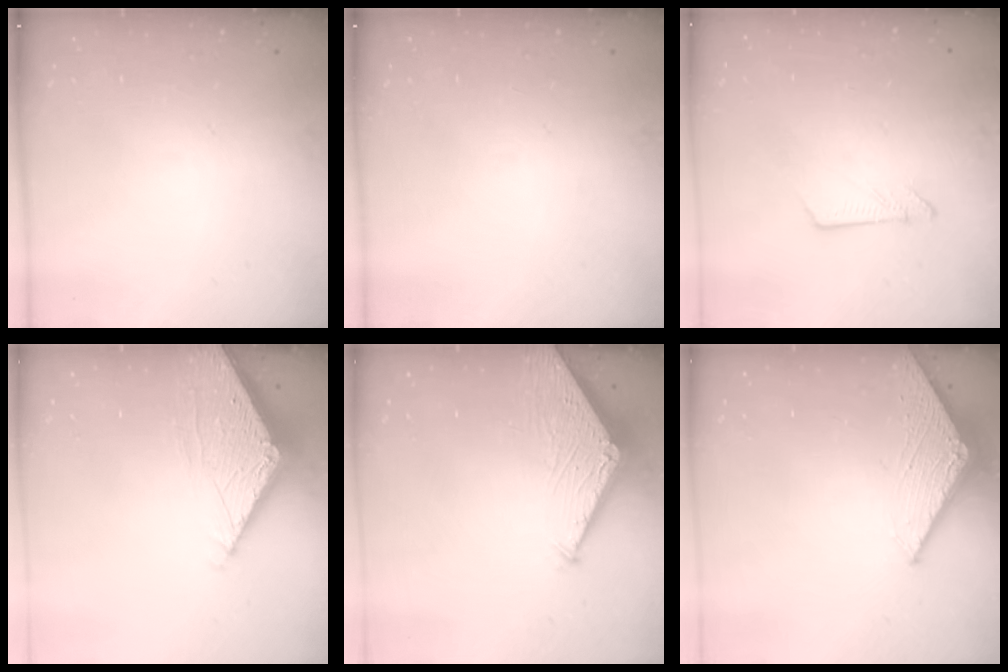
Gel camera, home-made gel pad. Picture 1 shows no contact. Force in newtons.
{"total": 0.0}
{"total": 5.9, "press": 5.8, "slide": 0.9}
{"total": 5.9, "press": 5.9, "slide": 0.5}
{"total": 6.8, "press": 6.8, "slide": 0.5}
{"total": 2.9, "press": 2.9, "slide": 0.3}